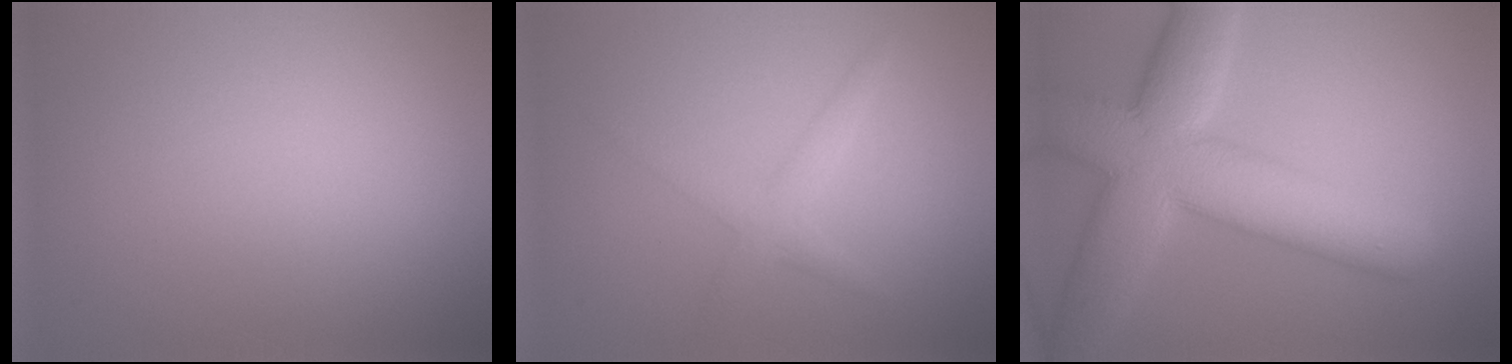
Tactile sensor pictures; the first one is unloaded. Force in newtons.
{"total": 2.1, "press": 2.1, "slide": 0.0}
{"total": 11.2, "press": 11.2, "slide": 0.6}